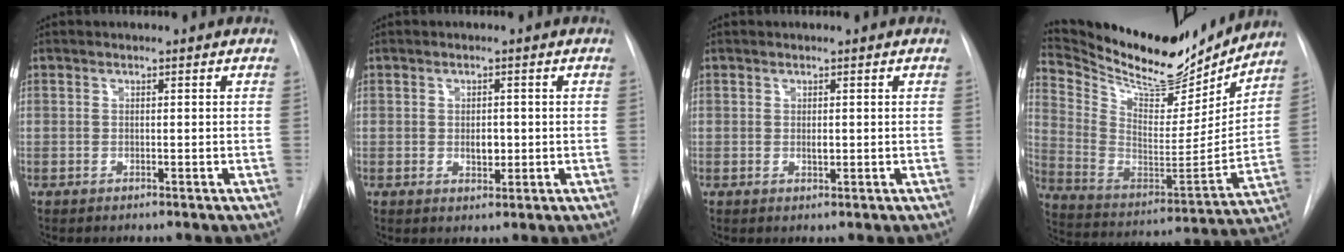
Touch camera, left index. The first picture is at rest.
{"total": 2.2, "force": [-0.1, 1.3, 1.7], "torque": [-0.026, -0.002, 0.003]}
{"total": 0.8, "force": [0.2, 0.4, 0.7], "torque": [-0.011, -0.003, 0.005]}
{"total": 22.5, "force": [20.5, 5.8, 7.2], "torque": [-0.134, -0.037, 0.323]}